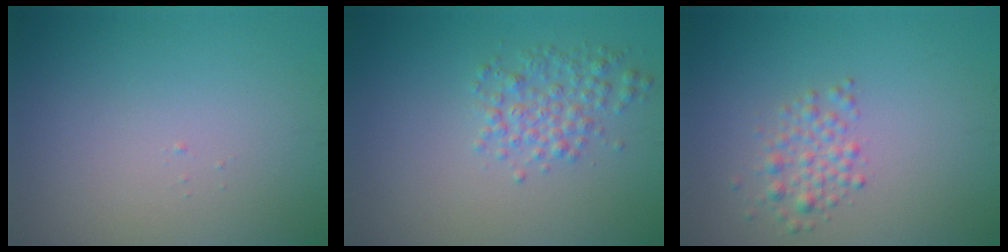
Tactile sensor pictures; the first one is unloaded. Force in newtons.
{"total": 2.6, "press": 2.6, "slide": 0.0}
{"total": 2.1, "press": 2.1, "slide": 0.0}